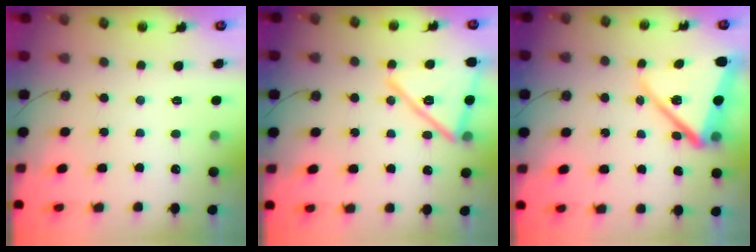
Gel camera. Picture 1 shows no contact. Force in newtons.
{"total": 17.3, "press": 16.8, "slide": 4.0}
{"total": 16.8, "press": 16.8, "slide": 1.5}